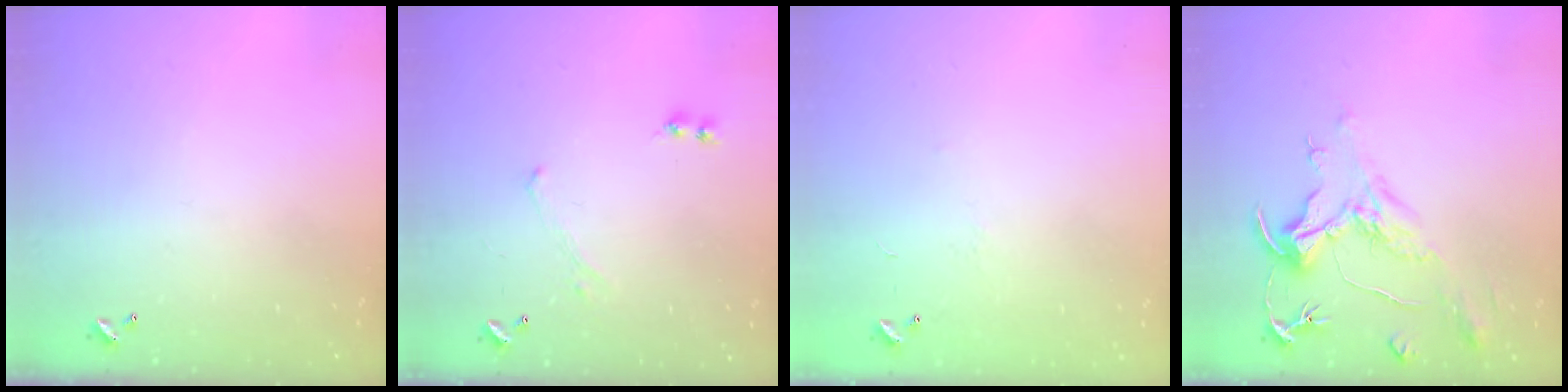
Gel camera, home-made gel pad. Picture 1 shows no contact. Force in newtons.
{"total": 0.0}
{"total": 6.4, "press": 6.3, "slide": 0.9}
{"total": 2.3, "press": 1.8, "slide": 1.3}